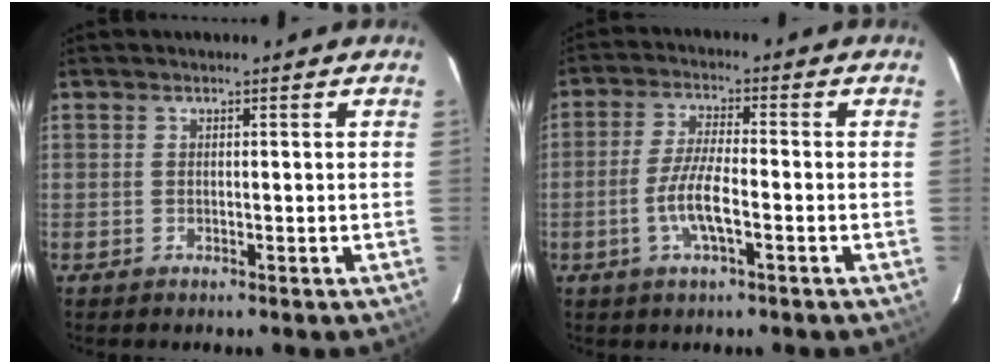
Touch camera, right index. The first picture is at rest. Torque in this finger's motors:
{"motor_torque": [0.49, -0.26, 0.34, 0.12]}